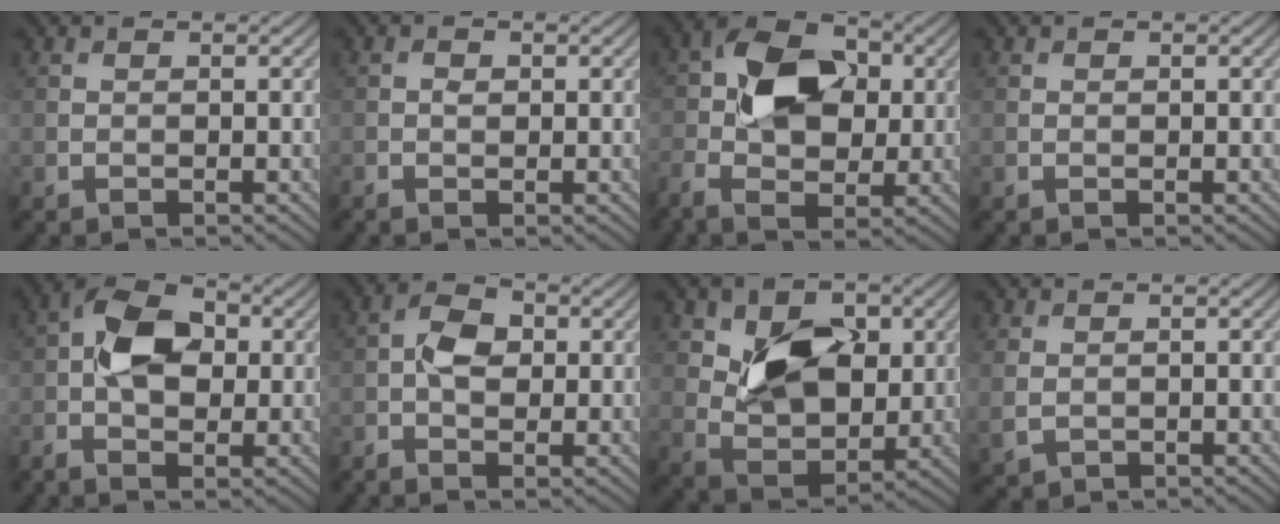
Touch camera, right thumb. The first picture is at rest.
{"total": 1.0, "force": [-0.1, 0.7, 0.7], "torque": [-0.015, -0.001, -0.004]}
{"total": 10.2, "force": [0.1, 6.6, 7.7], "torque": [-0.155, 0.013, -0.010]}
{"total": 0.0}
{"total": 7.8, "force": [-0.2, 4.8, 6.2], "torque": [-0.125, 0.015, -0.019]}
{"total": 4.1, "force": [-0.5, 2.5, 3.2], "torque": [-0.066, 0.007, -0.017]}
{"total": 9.0, "force": [2.5, 6.1, 6.1], "torque": [-0.114, -0.014, 0.044]}
{"total": 1.9, "force": [0.2, 1.4, 1.3], "torque": [-0.042, -0.006, 0.009]}